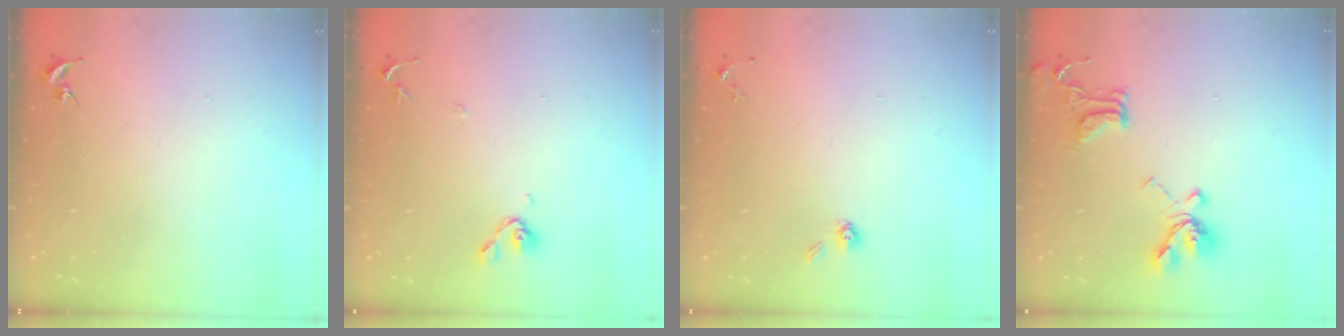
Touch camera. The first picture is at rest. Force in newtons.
{"total": 7.2, "press": 6.8, "slide": 2.3}
{"total": 3.8, "press": 3.4, "slide": 1.7}
{"total": 18.4, "press": 18.3, "slide": 1.8}